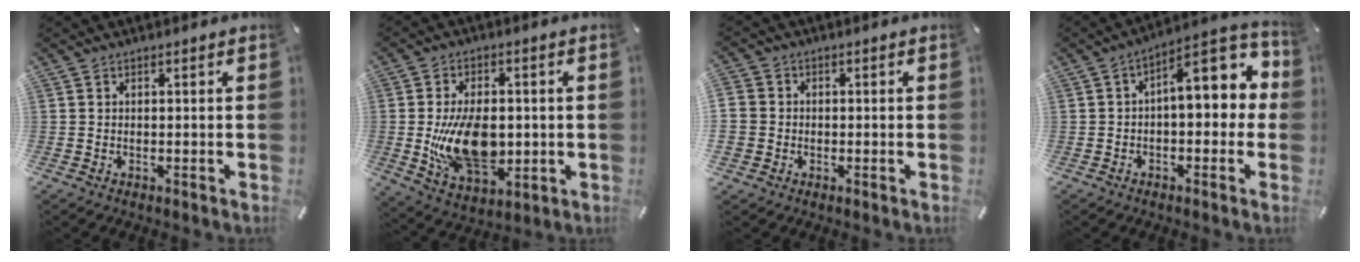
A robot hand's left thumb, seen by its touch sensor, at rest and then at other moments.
{"total": 16.6, "force": [-1.1, 10.7, 12.7], "torque": [-0.244, -0.013, -0.021]}
{"total": 4.8, "force": [-0.6, 4.7, 0.9], "torque": [-0.024, 0.007, -0.012]}
{"total": 11.5, "force": [2.9, 5.7, 9.6], "torque": [-0.124, -0.025, 0.046]}